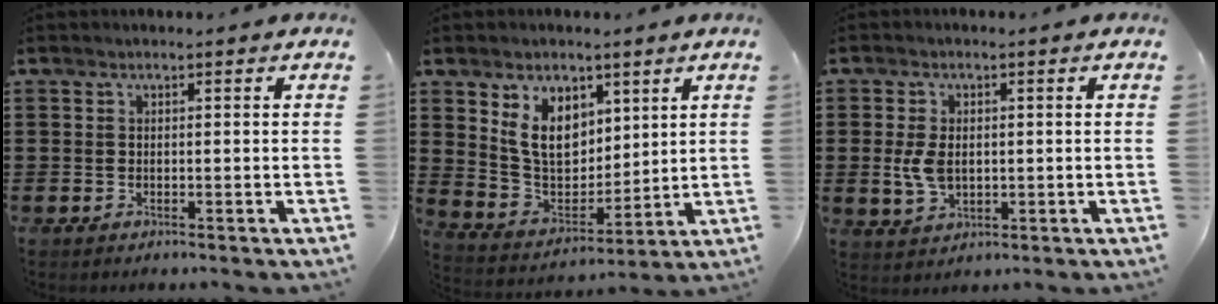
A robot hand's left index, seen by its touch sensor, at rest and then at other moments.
{"total": 8.7, "force": [4.5, 6.2, 4.2], "torque": [-0.102, -0.002, 0.088]}
{"total": 4.8, "force": [0.1, 2.9, 3.7], "torque": [-0.096, 0.000, -0.003]}